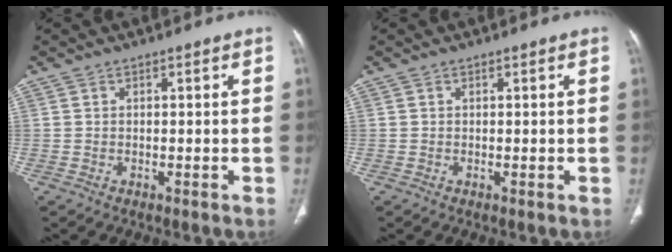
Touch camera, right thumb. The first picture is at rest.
{"total": 0.0}